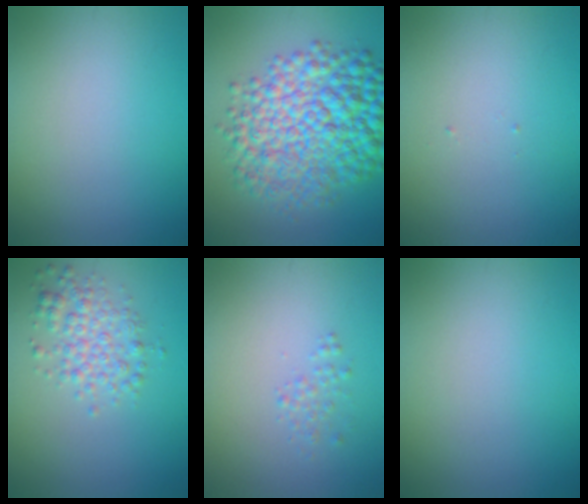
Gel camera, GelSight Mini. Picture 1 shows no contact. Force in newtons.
{"total": 10.5, "press": 10.5, "slide": 0.1}
{"total": 0.0}
{"total": 3.1, "press": 3.1, "slide": 0.1}
{"total": 0.9, "press": 0.9, "slide": 0.0}
{"total": 0.0}